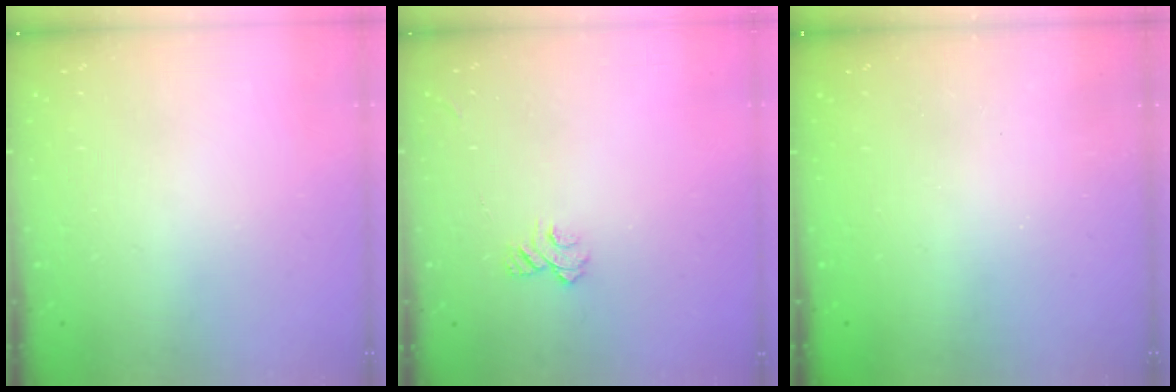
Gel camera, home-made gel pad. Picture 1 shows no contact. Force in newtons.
{"total": 5.3, "press": 5.3, "slide": 0.5}
{"total": 2.6, "press": 2.5, "slide": 0.9}